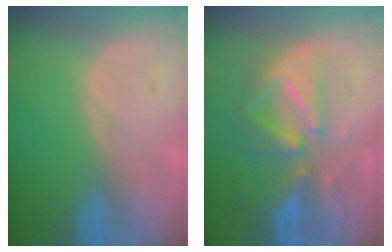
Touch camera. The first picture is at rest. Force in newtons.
{"total": 9.8, "press": 8.7, "slide": 4.4}